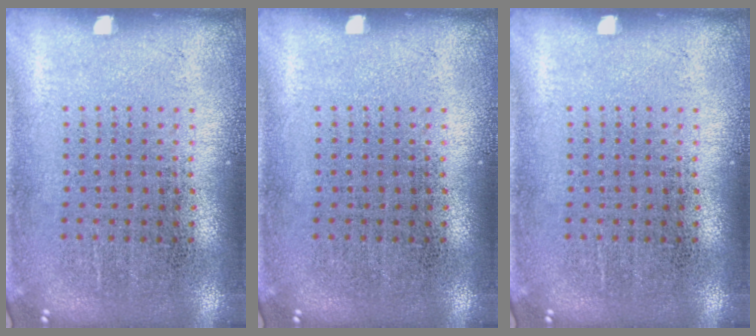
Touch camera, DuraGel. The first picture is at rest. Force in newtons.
{"total": 0.0}
{"total": 0.0}